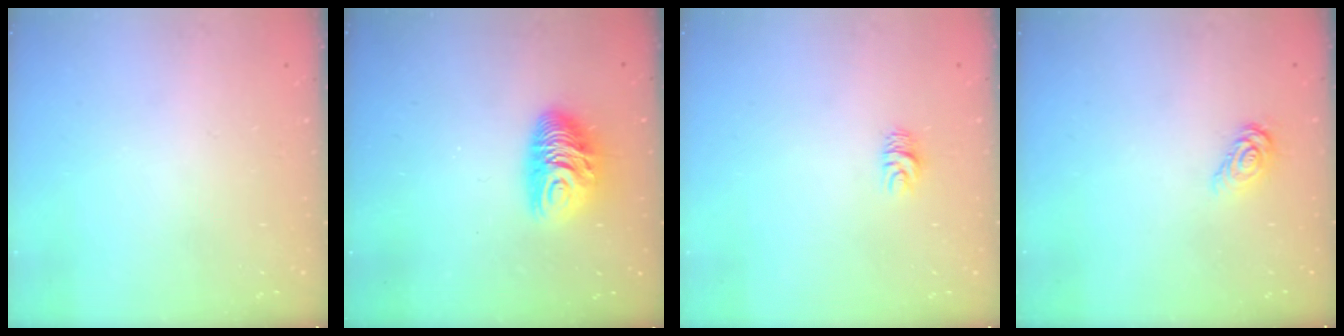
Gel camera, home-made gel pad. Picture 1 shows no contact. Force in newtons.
{"total": 9.8, "press": 9.8, "slide": 0.7}
{"total": 4.6, "press": 4.6, "slide": 0.4}
{"total": 5.8, "press": 5.8, "slide": 0.3}